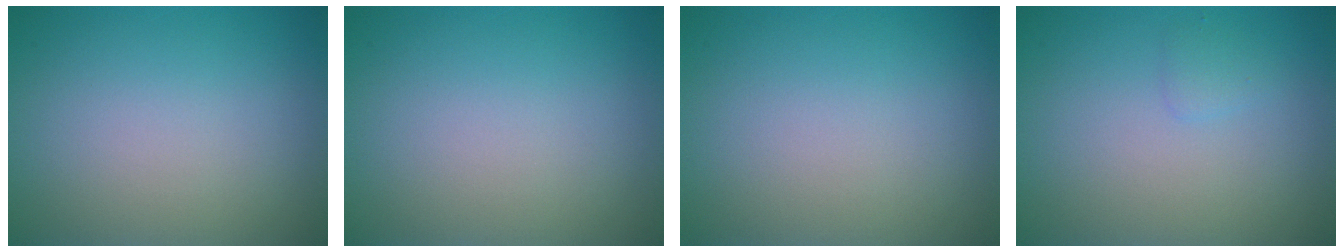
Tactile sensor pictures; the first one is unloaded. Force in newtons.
{"total": 0.0}
{"total": 0.0}
{"total": 0.8, "press": 0.7, "slide": 0.1}